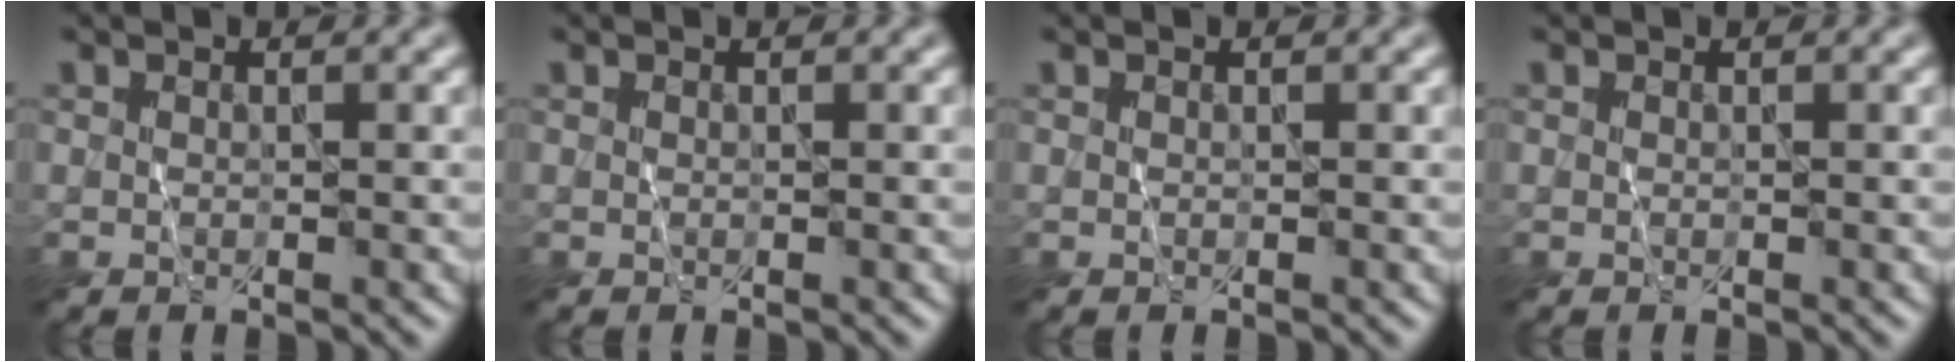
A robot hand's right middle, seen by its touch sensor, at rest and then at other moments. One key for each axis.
{"total": 0.0}
{"total": 0.0}
{"total": 0.0}